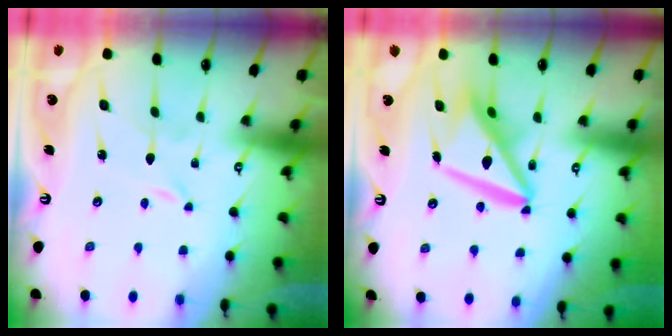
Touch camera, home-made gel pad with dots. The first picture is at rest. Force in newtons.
{"total": 13.7, "press": 13.6, "slide": 1.8}